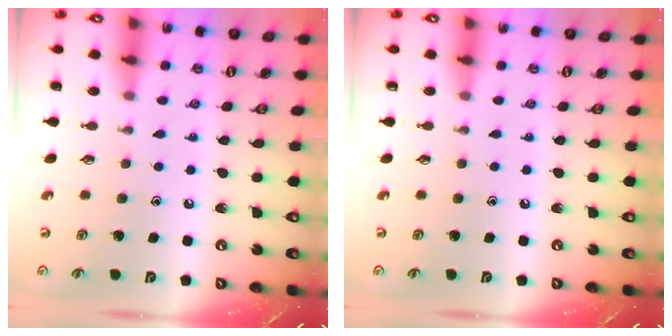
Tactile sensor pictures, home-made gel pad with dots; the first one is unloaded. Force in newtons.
{"total": 0.0}